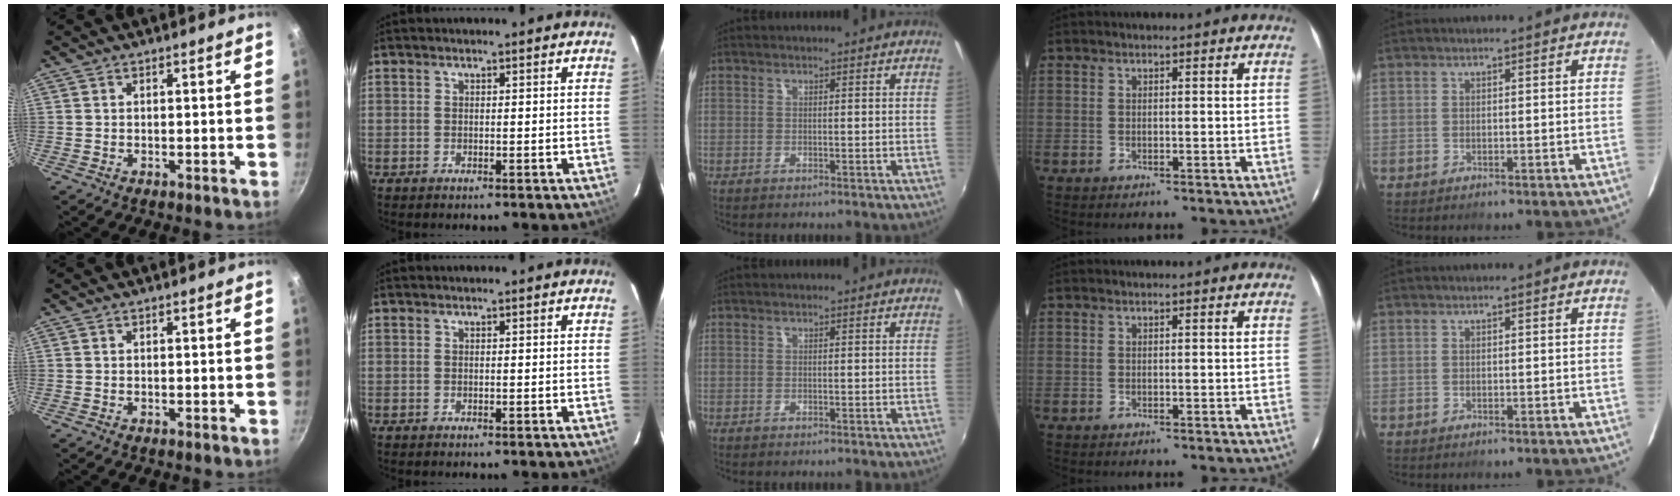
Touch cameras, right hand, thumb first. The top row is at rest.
{}